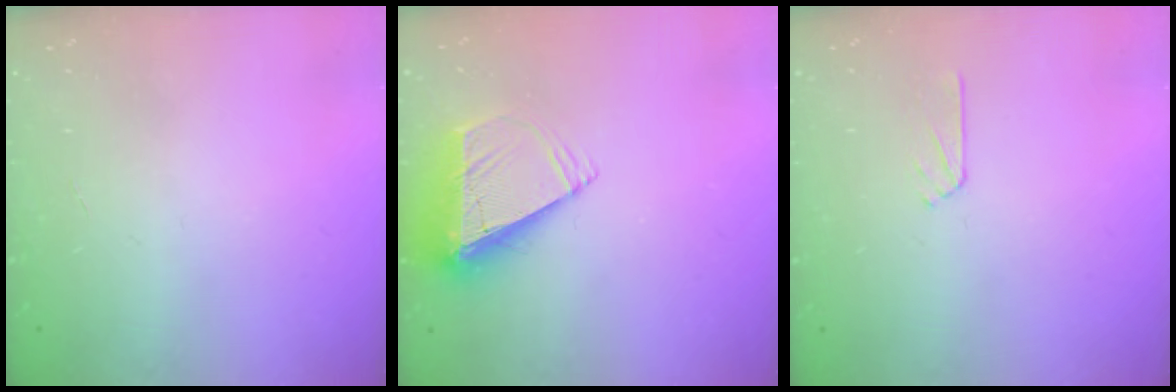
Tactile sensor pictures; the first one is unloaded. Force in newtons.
{"total": 8.7, "press": 8.7, "slide": 0.3}
{"total": 2.5, "press": 2.5, "slide": 0.2}